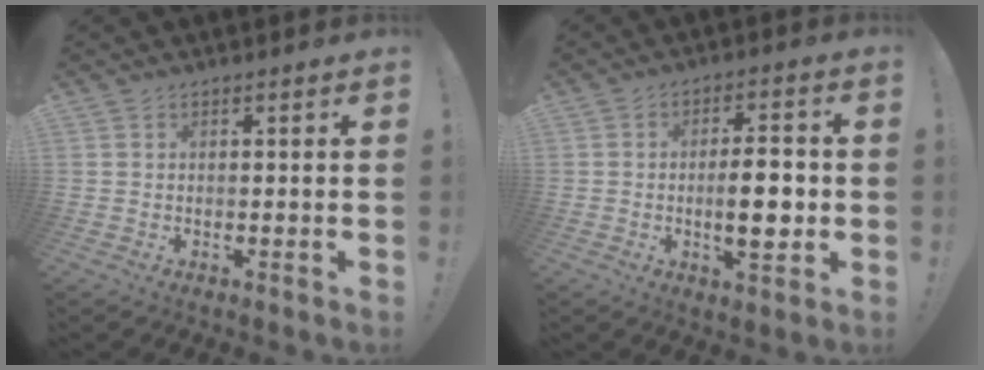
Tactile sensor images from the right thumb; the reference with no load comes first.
{"total": 10.0, "force": [-1.4, 3.5, 9.3], "torque": [-0.135, -0.004, -0.031]}